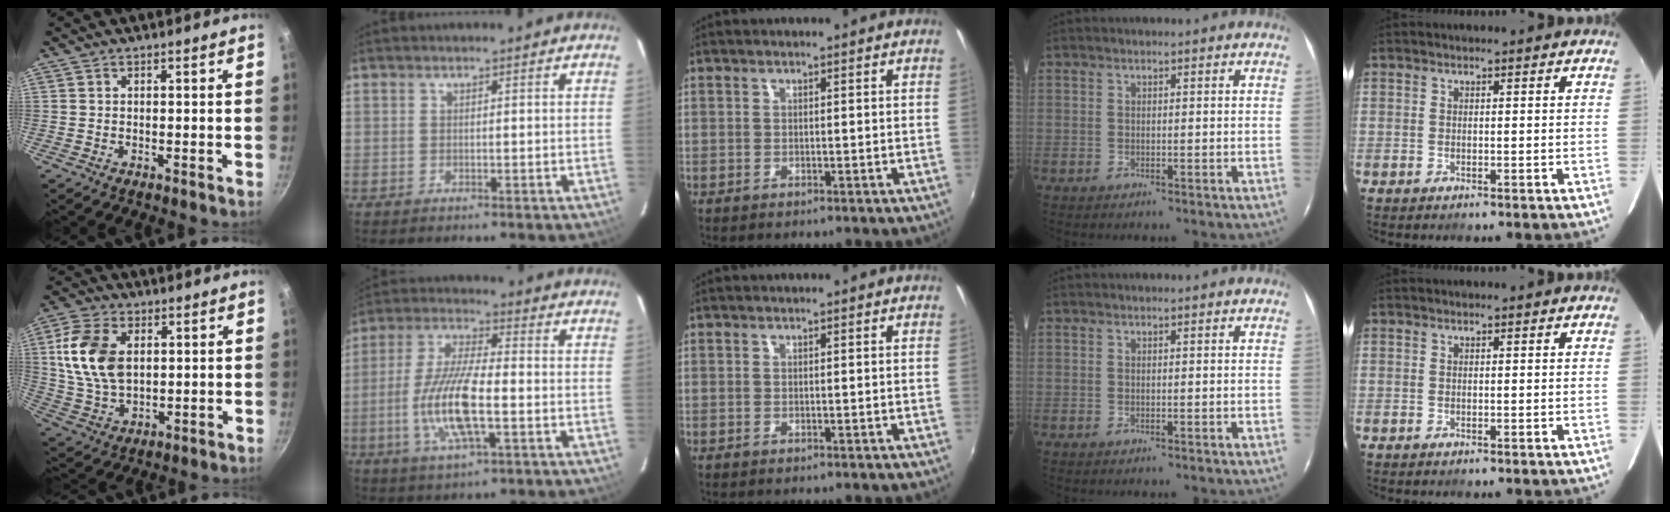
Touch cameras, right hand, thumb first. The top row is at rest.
{"thumb": {"total": 13.6, "force": [2.8, 8.7, 10.0], "torque": [-0.180, -0.007, 0.058]}, "index": {"total": 13.1, "force": [-3.1, 3.4, 12.3], "torque": [-0.253, -0.004, -0.063]}}